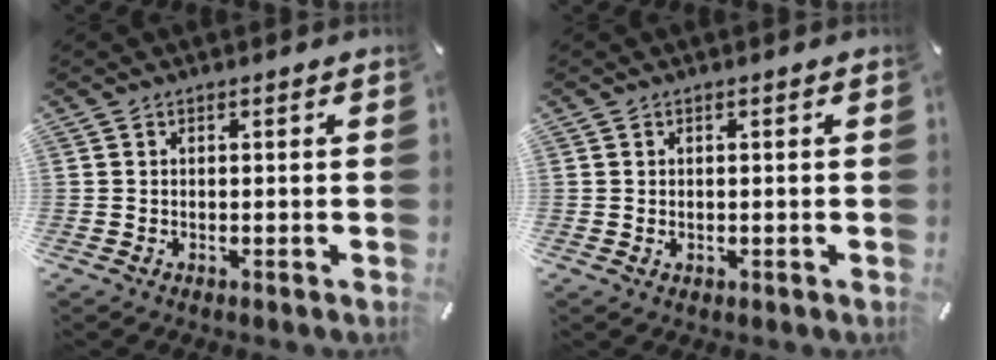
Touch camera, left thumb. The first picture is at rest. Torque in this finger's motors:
{"motor_torque": [0.16, 0.23, -0.02, 0.10, 0.04]}